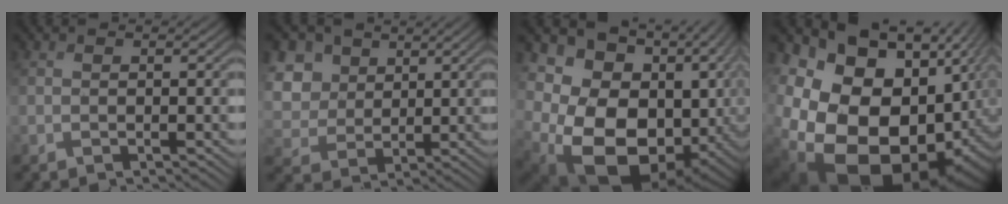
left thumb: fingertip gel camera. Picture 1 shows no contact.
{"total": 8.0, "force": [3.0, 6.7, 3.4], "torque": [-0.135, 0.009, 0.052]}
{"total": 20.9, "force": [-2.1, 15.2, 14.2], "torque": [-0.274, -0.039, -0.008]}
{"total": 22.2, "force": [-5.1, 16.3, 14.2], "torque": [-0.287, -0.072, -0.056]}